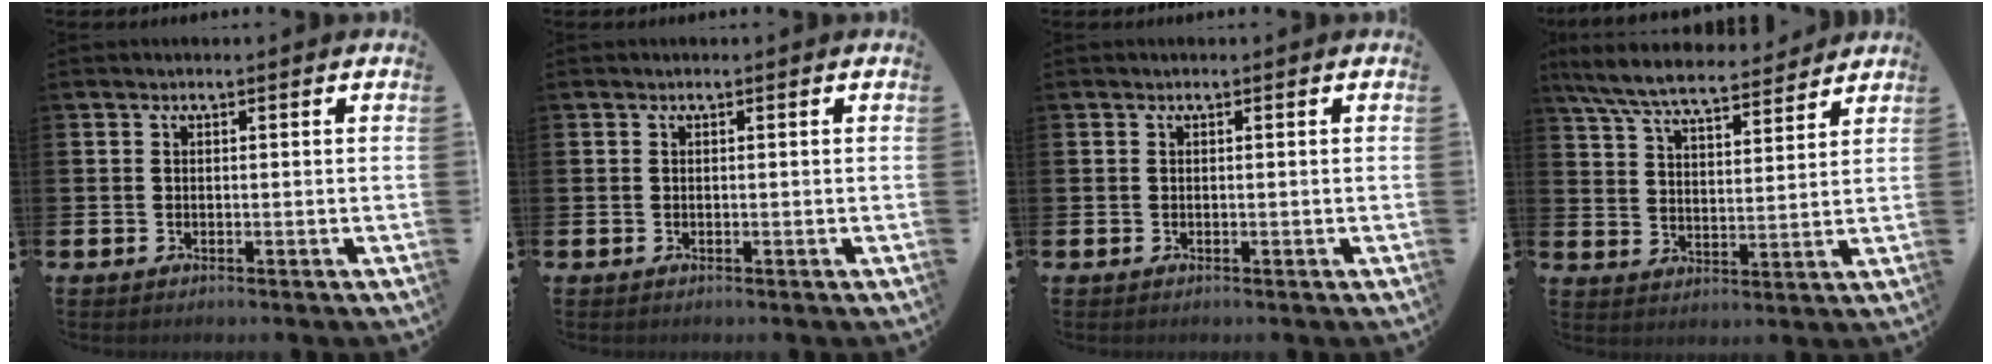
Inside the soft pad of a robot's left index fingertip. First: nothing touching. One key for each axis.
{"total": 0.0}
{"total": 0.0}
{"total": 7.8, "fx": 7.2, "fy": 1.3, "fz": 2.7, "tx": -0.078, "ty": -0.040, "tz": 0.127}